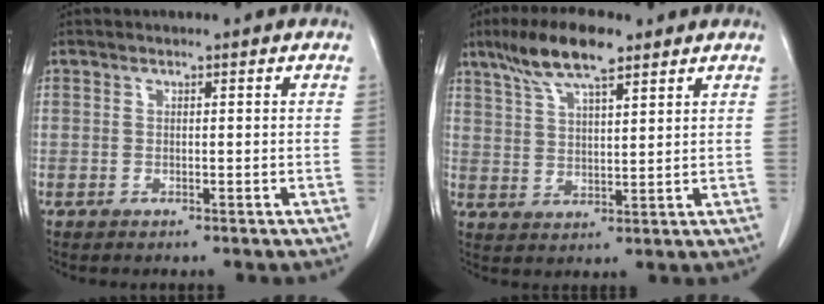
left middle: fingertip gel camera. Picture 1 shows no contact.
{"total": 9.6, "force": [6.7, 2.0, 6.5], "torque": [-0.129, 0.015, 0.123]}